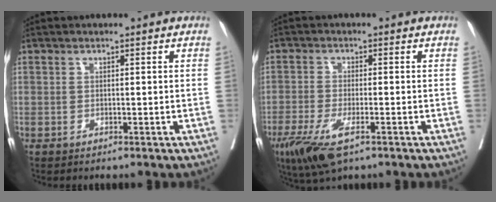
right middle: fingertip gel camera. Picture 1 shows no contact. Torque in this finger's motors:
{"motor_torque": [1.19, -0.85, 0.40, 0.13]}